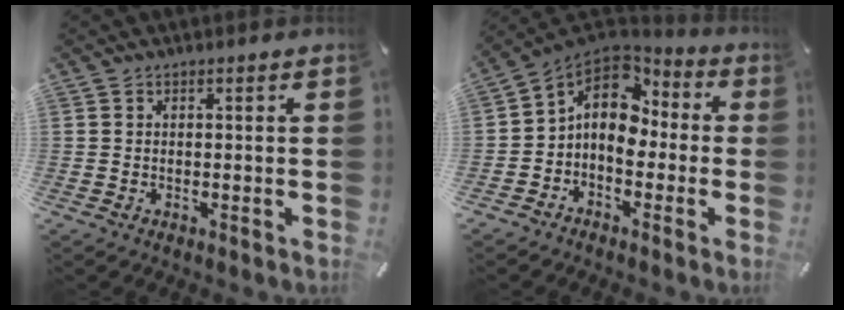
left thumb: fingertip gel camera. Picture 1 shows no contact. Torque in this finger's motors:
{"motor_torque": [-0.03, 0.97, 0.64, 0.81, 0.13]}